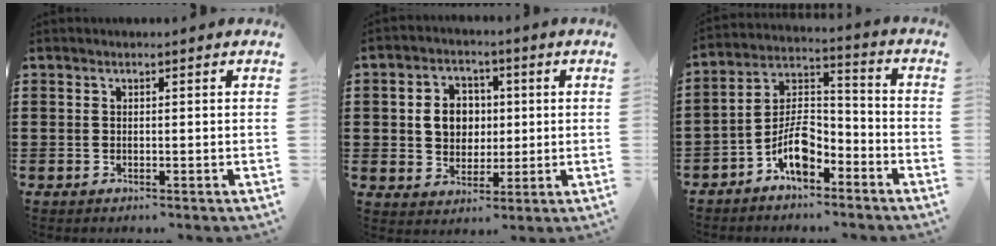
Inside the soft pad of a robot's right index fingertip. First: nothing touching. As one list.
[{"total": 6.4, "force": [0.6, 5.4, 3.3], "torque": [-0.075, 0.017, 0.006]}, {"total": 7.9, "force": [-5.1, 3.5, 4.9], "torque": [-0.100, 0.008, -0.097]}]